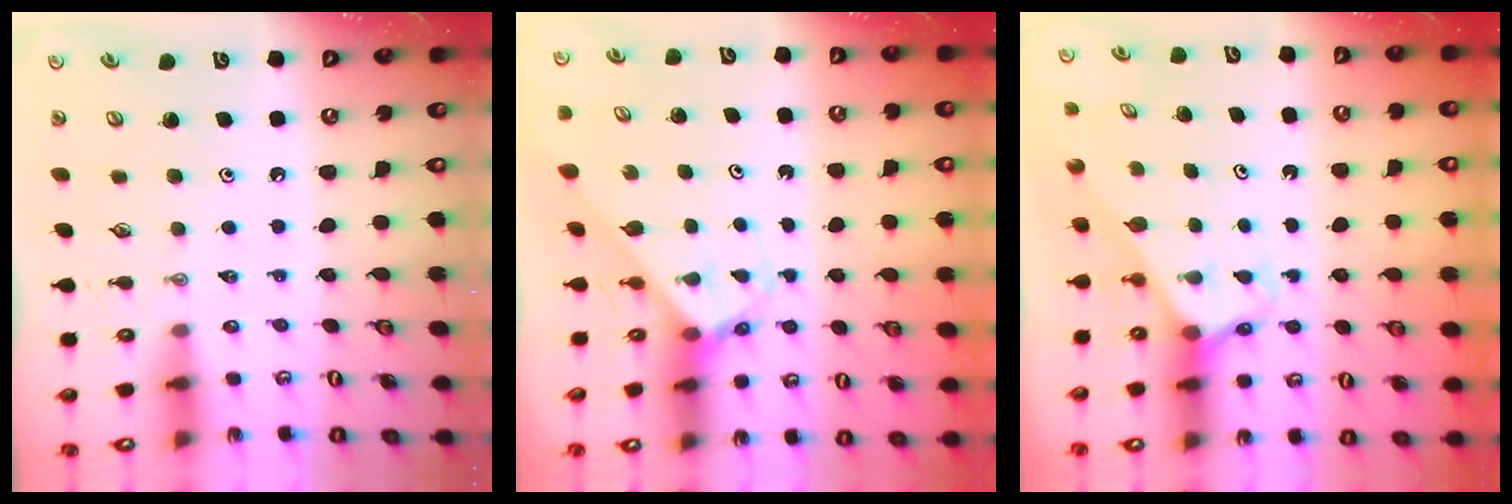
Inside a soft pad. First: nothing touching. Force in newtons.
{"total": 2.6, "press": 2.6, "slide": 0.2}
{"total": 2.6, "press": 2.6, "slide": 0.2}